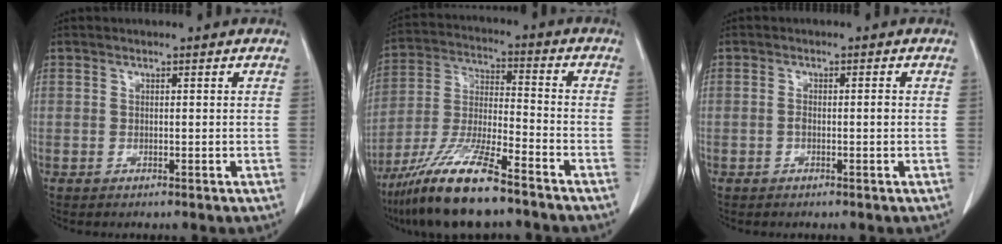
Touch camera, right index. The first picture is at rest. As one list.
[{"total": 14.4, "force": [-10.5, 1.8, 9.6], "torque": [-0.201, -0.025, -0.194]}, {"total": 1.7, "force": [-0.3, 0.5, 1.6], "torque": [-0.030, 0.001, -0.004]}]